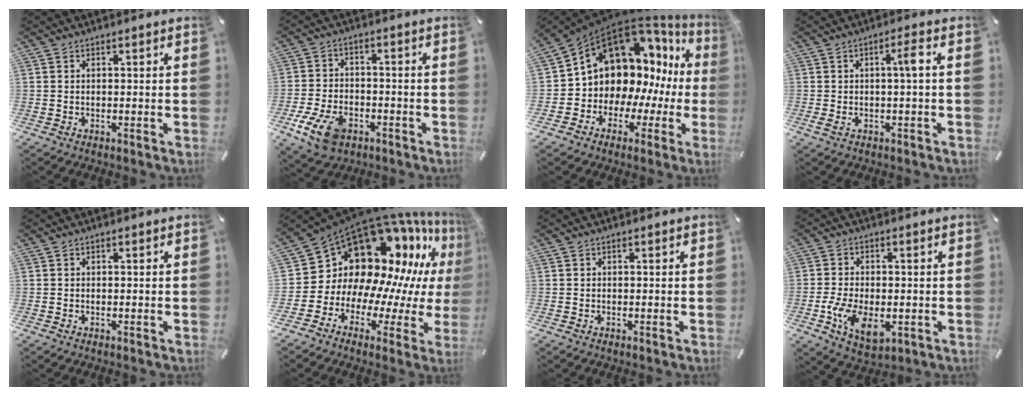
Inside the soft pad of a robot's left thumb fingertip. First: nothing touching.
{"total": 10.3, "force": [-5.0, 6.6, 6.1], "torque": [-0.124, 0.015, -0.090]}
{"total": 13.1, "force": [6.2, 10.0, 5.7], "torque": [-0.091, -0.081, 0.122]}
{"total": 4.9, "force": [0.2, 0.6, 4.9], "torque": [-0.090, 0.004, -0.002]}
{"total": 0.0}
{"total": 18.1, "force": [10.7, 12.4, 7.7], "torque": [-0.127, -0.121, 0.215]}
{"total": 0.0}
{"total": 8.6, "force": [-2.5, 5.0, 6.5], "torque": [-0.149, -0.002, -0.044]}